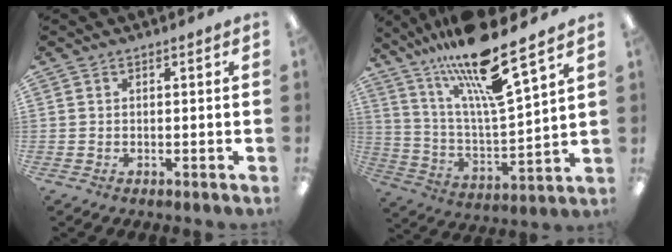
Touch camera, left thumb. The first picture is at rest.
{"total": 18.0, "force": [14.3, 2.0, 10.7], "torque": [-0.207, -0.090, 0.237]}